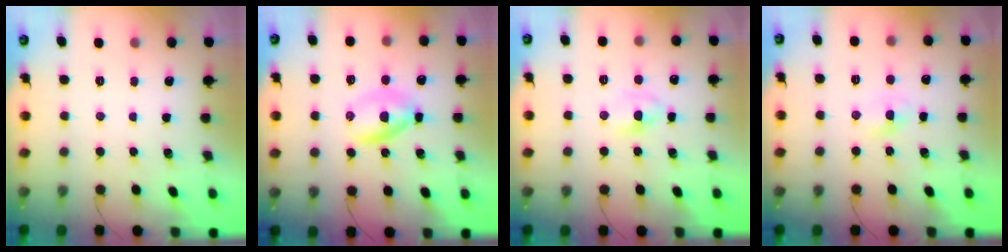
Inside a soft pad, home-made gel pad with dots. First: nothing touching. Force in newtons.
{"total": 4.3, "press": 4.2, "slide": 0.8}
{"total": 2.8, "press": 2.6, "slide": 1.2}
{"total": 1.8, "press": 1.5, "slide": 0.9}